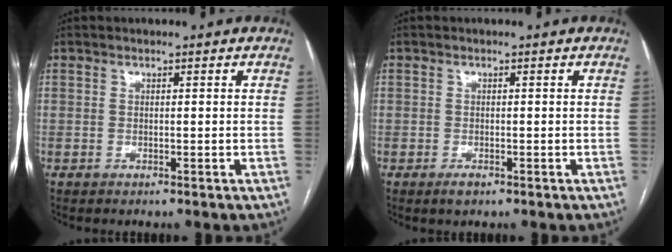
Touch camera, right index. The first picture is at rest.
{"total": 1.4, "force": [-0.9, 0.8, 0.8], "torque": [-0.012, 0.000, -0.011]}